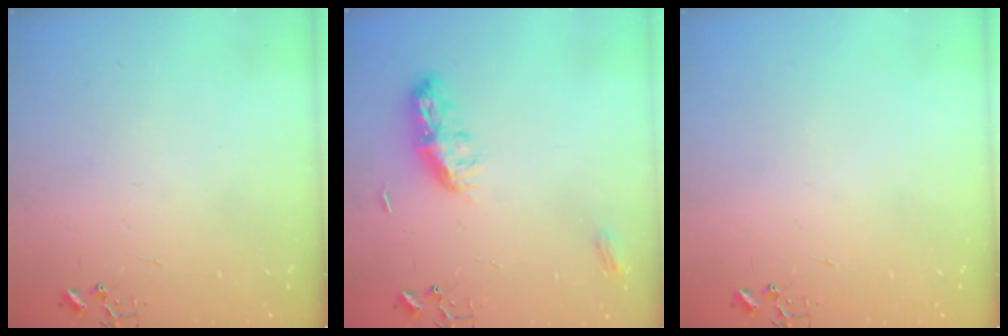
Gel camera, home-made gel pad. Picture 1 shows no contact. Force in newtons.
{"total": 9.0, "press": 9.0, "slide": 0.1}
{"total": 0.0}